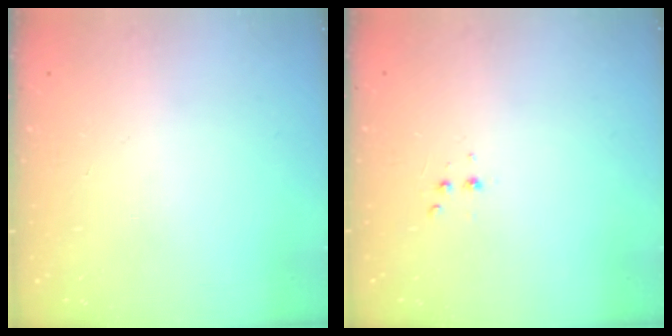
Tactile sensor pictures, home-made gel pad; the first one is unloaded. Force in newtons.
{"total": 2.9, "press": 2.7, "slide": 1.0}